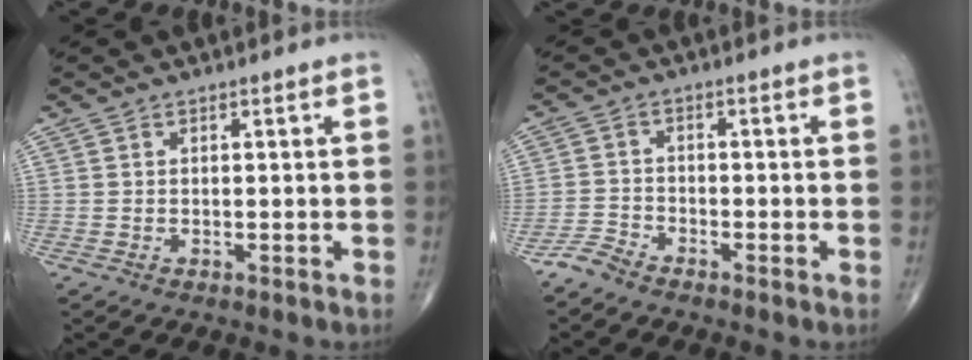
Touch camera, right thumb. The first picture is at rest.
{"total": 2.6, "force": [-2.5, 0.5, 0.5], "torque": [-0.011, -0.004, -0.059]}